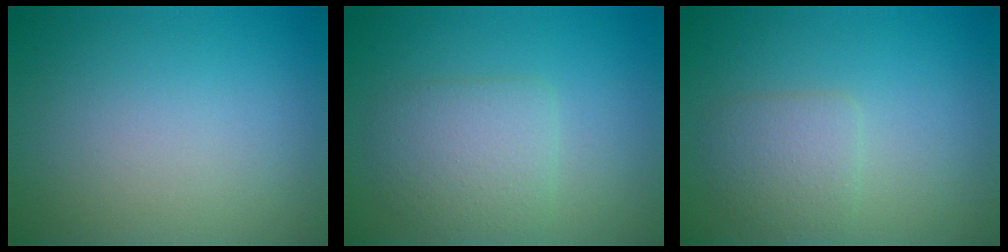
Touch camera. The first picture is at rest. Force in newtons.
{"total": 3.4, "press": 3.4, "slide": 0.1}
{"total": 2.5, "press": 2.5, "slide": 0.1}